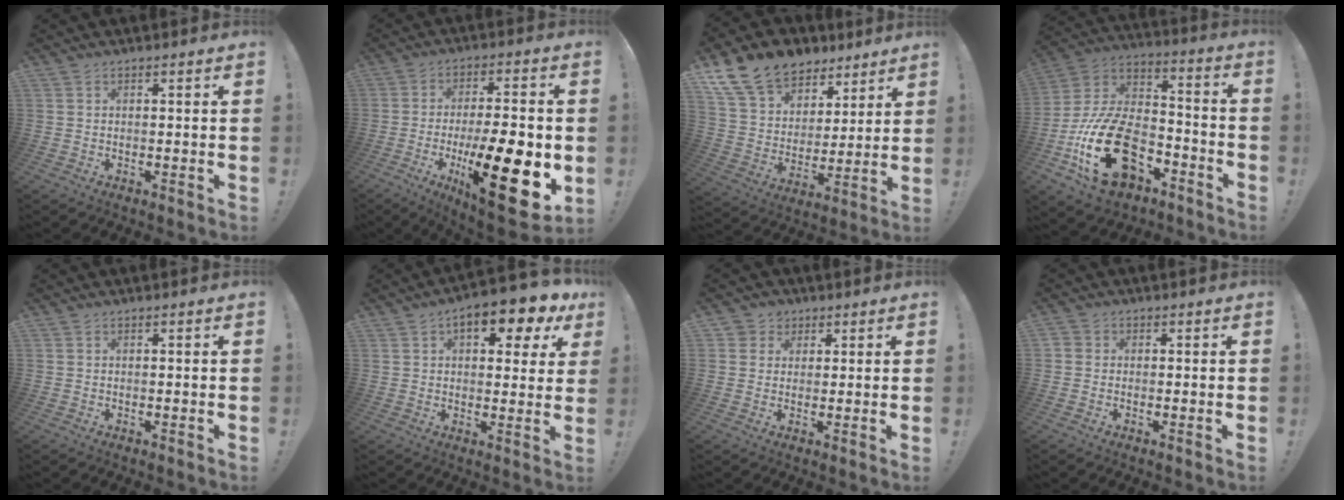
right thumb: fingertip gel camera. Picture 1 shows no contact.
{"total": 24.0, "force": [-6.1, 7.1, 22.1], "torque": [-0.346, 0.023, -0.082]}
{"total": 14.6, "force": [10.4, 9.3, 4.4], "torque": [-0.083, -0.069, 0.204]}
{"total": 26.5, "force": [-10.0, 16.4, 18.3], "torque": [-0.342, 0.064, -0.153]}
{"total": 0.0}
{"total": 10.4, "force": [5.2, 4.4, 7.8], "torque": [-0.097, -0.027, 0.084]}
{"total": 3.8, "force": [1.5, 3.5, 0.4], "torque": [-0.007, -0.006, 0.029]}
{"total": 1.5, "force": [-0.5, 1.3, 0.6], "torque": [-0.012, 0.006, -0.009]}